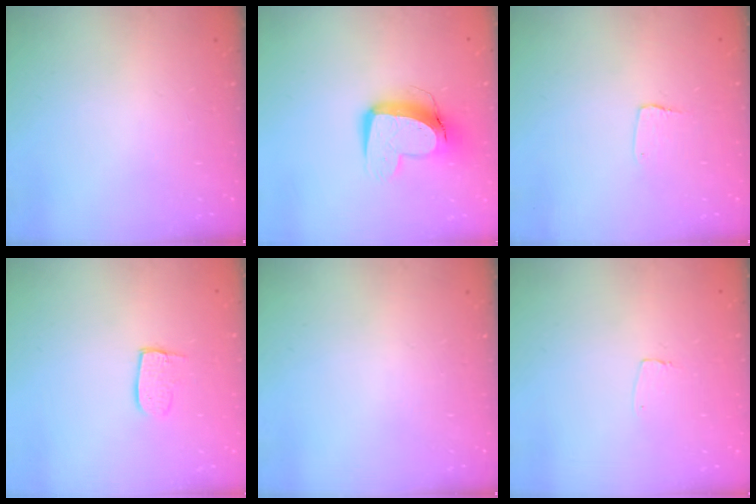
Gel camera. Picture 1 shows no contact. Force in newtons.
{"total": 11.3, "press": 11.2, "slide": 1.1}
{"total": 3.5, "press": 3.4, "slide": 0.3}
{"total": 6.3, "press": 6.3, "slide": 0.5}
{"total": 0.0}
{"total": 3.5, "press": 3.5, "slide": 0.3}